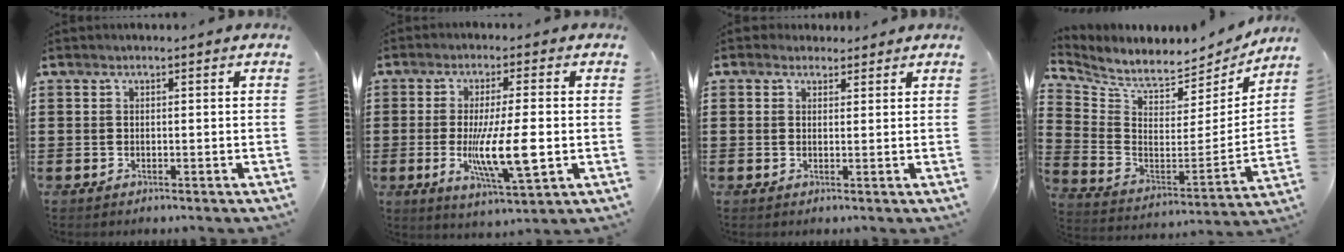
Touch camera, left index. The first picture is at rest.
{"total": 10.1, "force": [-1.8, 2.1, 9.7], "torque": [-0.185, -0.013, -0.032]}
{"total": 1.8, "force": [1.3, 1.2, 0.2], "torque": [-0.001, 0.006, 0.024]}
{"total": 6.2, "force": [5.8, 1.2, 2.0], "torque": [-0.072, -0.057, 0.098]}